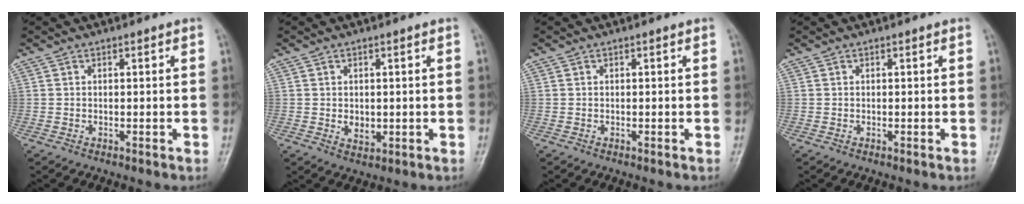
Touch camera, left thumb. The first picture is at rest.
{"total": 2.7, "force": [0.1, 2.0, 1.8], "torque": [-0.022, -0.005, 0.008]}
{"total": 0.0}
{"total": 0.0}